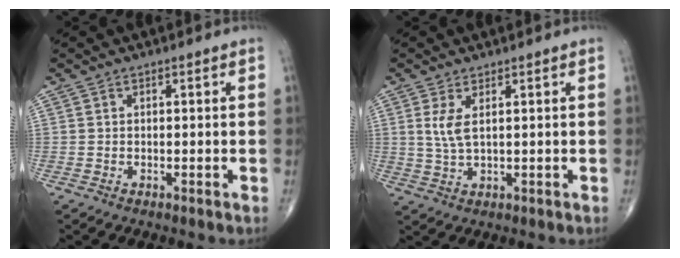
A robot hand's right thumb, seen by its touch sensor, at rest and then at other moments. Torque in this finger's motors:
{"motor_torque": [-0.15, 0.24, 0.38, 0.41, -0.03]}